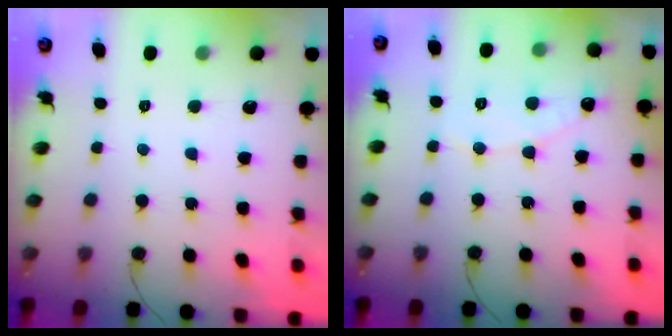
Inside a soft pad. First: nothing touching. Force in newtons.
{"total": 5.7, "press": 5.7, "slide": 0.5}